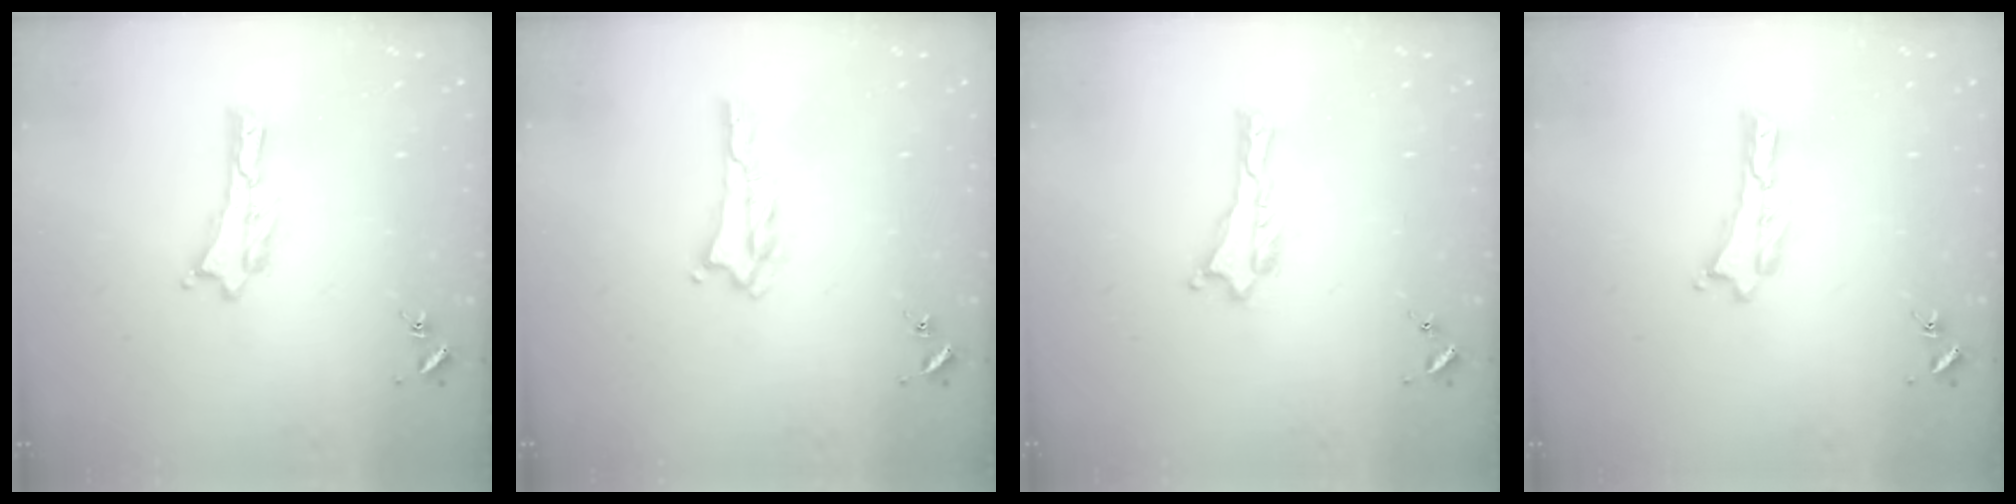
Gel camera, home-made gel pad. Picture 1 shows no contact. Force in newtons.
{"total": 2.1, "press": 2.1, "slide": 0.3}
{"total": 0.0}
{"total": 0.0}